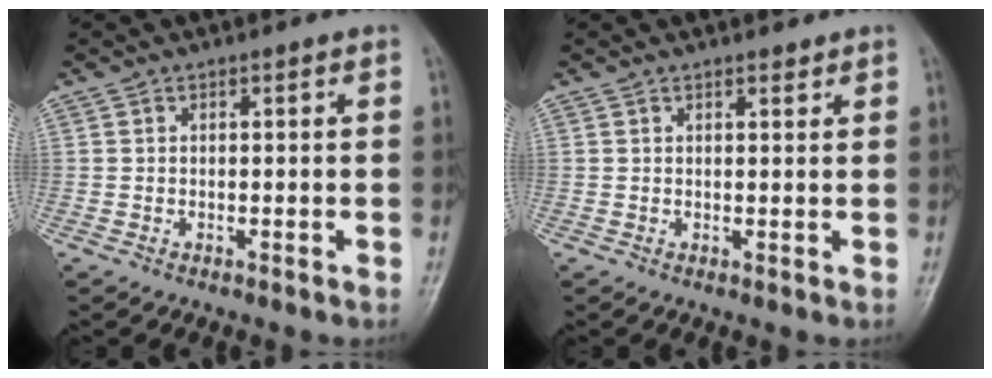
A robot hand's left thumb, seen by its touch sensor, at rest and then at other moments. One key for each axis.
{"total": 1.2, "fx": 1.1, "fy": 0.5, "fz": 0.3, "tx": 0.000, "ty": -0.009, "tz": 0.016}